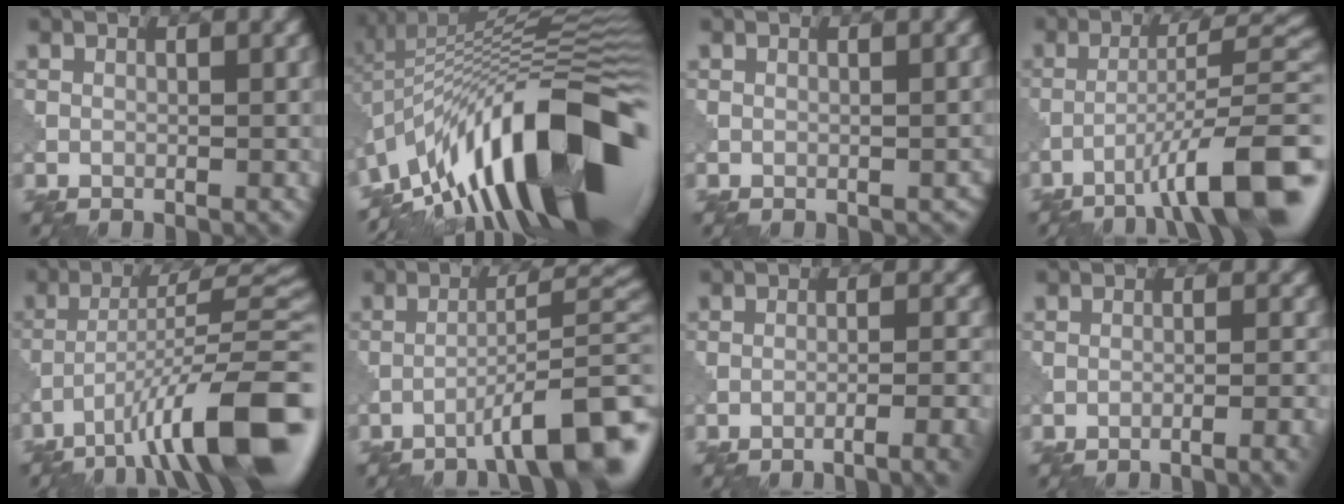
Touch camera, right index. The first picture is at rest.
{"total": 16.2, "force": [-7.1, 6.0, 13.3], "torque": [-0.185, 0.041, -0.147]}
{"total": 0.7, "force": [-0.6, 0.3, 0.2], "torque": [-0.007, -0.001, -0.005]}
{"total": 10.5, "force": [-5.8, 1.4, 8.7], "torque": [-0.118, 0.025, -0.091]}
{"total": 12.5, "force": [-6.8, 2.4, 10.2], "torque": [-0.159, 0.012, -0.111]}
{"total": 8.7, "force": [-5.6, 1.3, 6.5], "torque": [-0.081, 0.025, -0.088]}
{"total": 4.2, "force": [-2.9, 0.7, 3.0], "torque": [-0.040, 0.013, -0.054]}
{"total": 3.9, "force": [-2.8, 0.6, 2.6], "torque": [-0.034, 0.017, -0.052]}